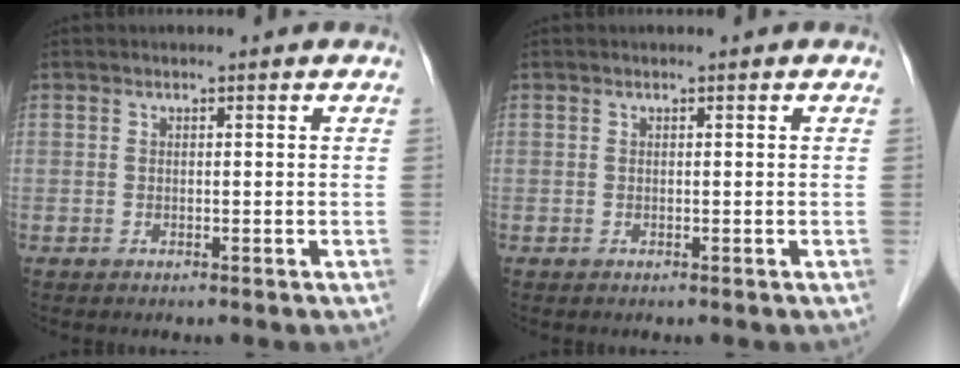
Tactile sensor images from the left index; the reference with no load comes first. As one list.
[{"total": 0.0}]